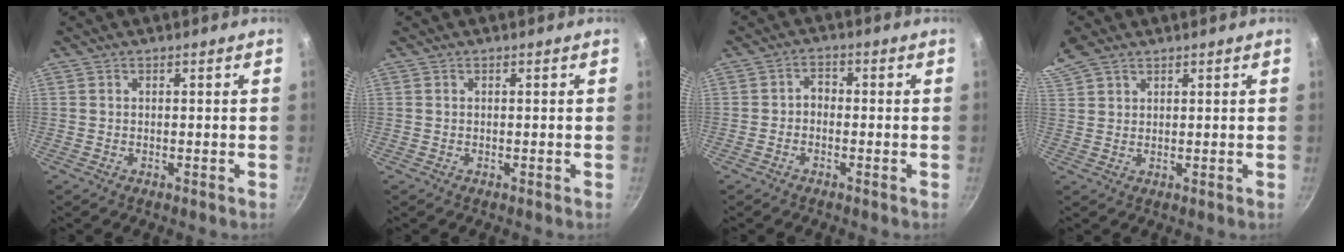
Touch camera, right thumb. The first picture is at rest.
{"total": 0.0}
{"total": 2.3, "force": [-1.0, 1.7, 1.3], "torque": [-0.019, 0.019, -0.023]}
{"total": 7.8, "force": [5.5, 4.3, 3.5], "torque": [-0.072, 0.018, 0.114]}